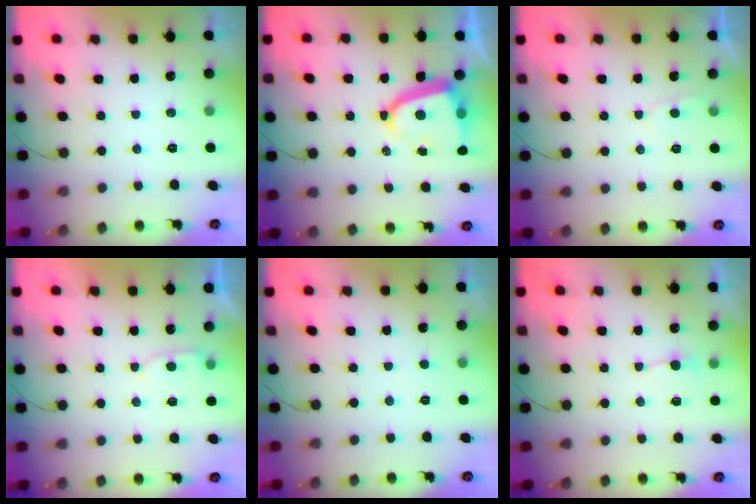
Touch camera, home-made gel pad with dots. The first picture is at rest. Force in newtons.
{"total": 10.0, "press": 9.9, "slide": 1.6}
{"total": 2.0, "press": 2.0, "slide": 0.3}
{"total": 3.5, "press": 3.5, "slide": 0.3}
{"total": 1.6, "press": 1.6, "slide": 0.2}
{"total": 2.7, "press": 2.7, "slide": 0.3}